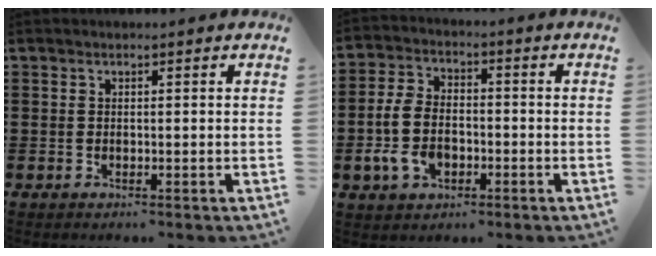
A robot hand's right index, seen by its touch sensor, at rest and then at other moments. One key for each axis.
{"total": 7.2, "fx": -2.0, "fy": 4.8, "fz": 5.1, "tx": -0.132, "ty": 0.000, "tz": -0.046}